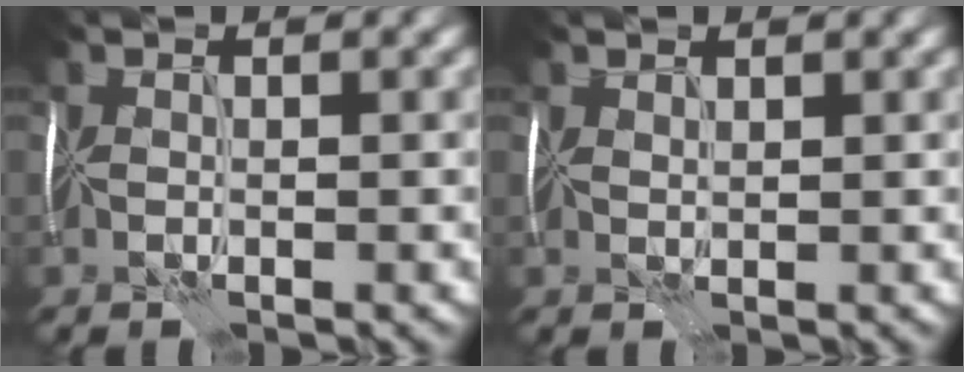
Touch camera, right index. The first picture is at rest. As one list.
[{"total": 0.9, "force": [0.9, 0.2, 0.0], "torque": [-0.003, 0.004, 0.015]}]